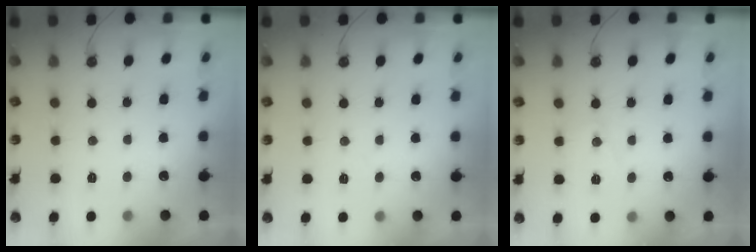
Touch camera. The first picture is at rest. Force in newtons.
{"total": 3.8, "press": 3.8, "slide": 0.6}
{"total": 6.3, "press": 6.2, "slide": 0.9}